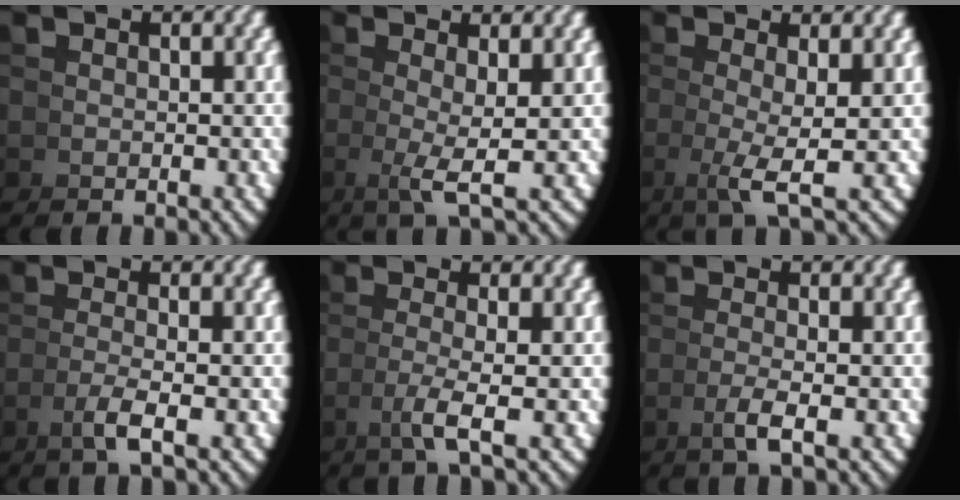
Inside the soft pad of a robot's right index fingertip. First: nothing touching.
{"total": 2.7, "force": [0.3, -0.1, 2.7], "torque": [-0.061, -0.016, 0.012]}
{"total": 3.1, "force": [0.1, 0.1, 3.1], "torque": [-0.070, -0.016, 0.009]}
{"total": 2.2, "force": [-0.7, -1.0, 1.8], "torque": [-0.034, -0.003, -0.009]}
{"total": 2.7, "force": [-0.3, -0.8, 2.5], "torque": [-0.054, -0.007, 0.001]}
{"total": 2.0, "force": [-0.5, -0.9, 1.7], "torque": [-0.032, -0.002, -0.008]}